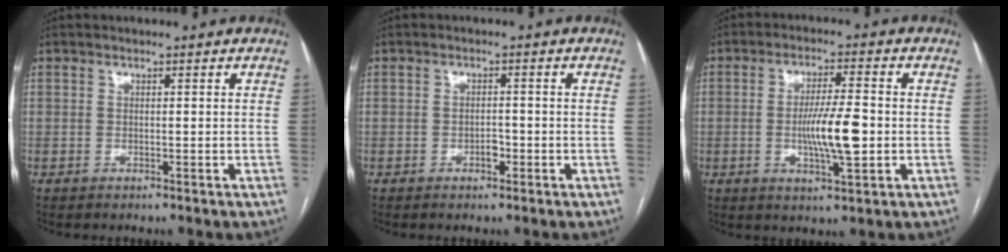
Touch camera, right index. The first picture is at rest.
{"total": 1.7, "force": [-0.9, 0.8, 1.2], "torque": [-0.017, 0.003, -0.014]}
{"total": 8.4, "force": [-1.2, 1.1, 8.3], "torque": [-0.150, -0.005, -0.022]}